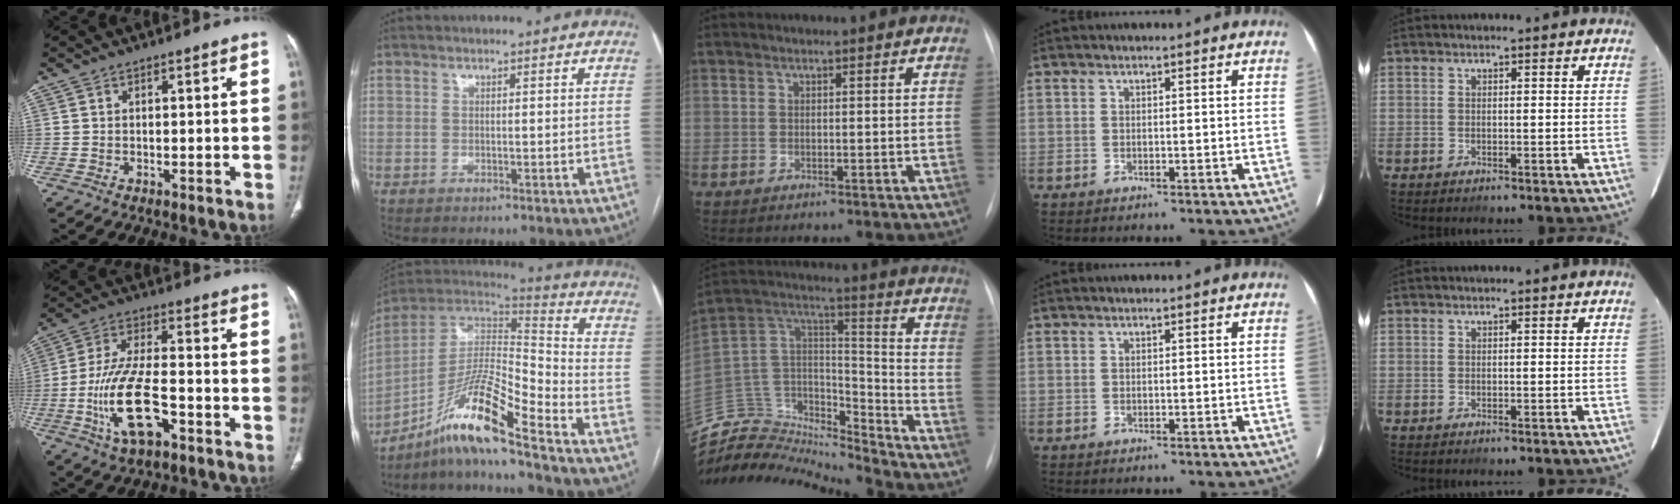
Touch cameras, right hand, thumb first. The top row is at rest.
{"thumb": {"total": 14.3, "force": [-5.2, 5.6, 12.0], "torque": [-0.241, 0.024, -0.091]}, "index": {"total": 15.2, "force": [-10.7, 0.4, 10.8], "torque": [-0.203, 0.012, -0.190]}, "middle": {"total": 22.1, "force": [-21.5, 3.3, 3.8], "torque": [-0.080, 0.055, -0.360]}}